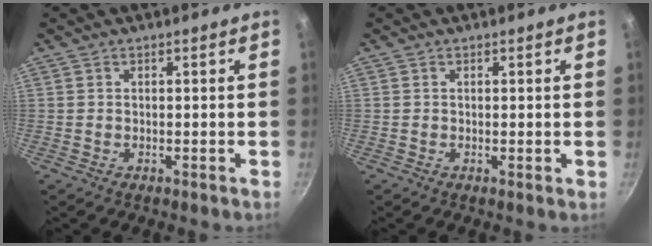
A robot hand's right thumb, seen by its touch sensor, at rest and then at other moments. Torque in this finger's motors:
{"motor_torque": [-0.44, -0.26, -0.29, -0.13, -0.02]}